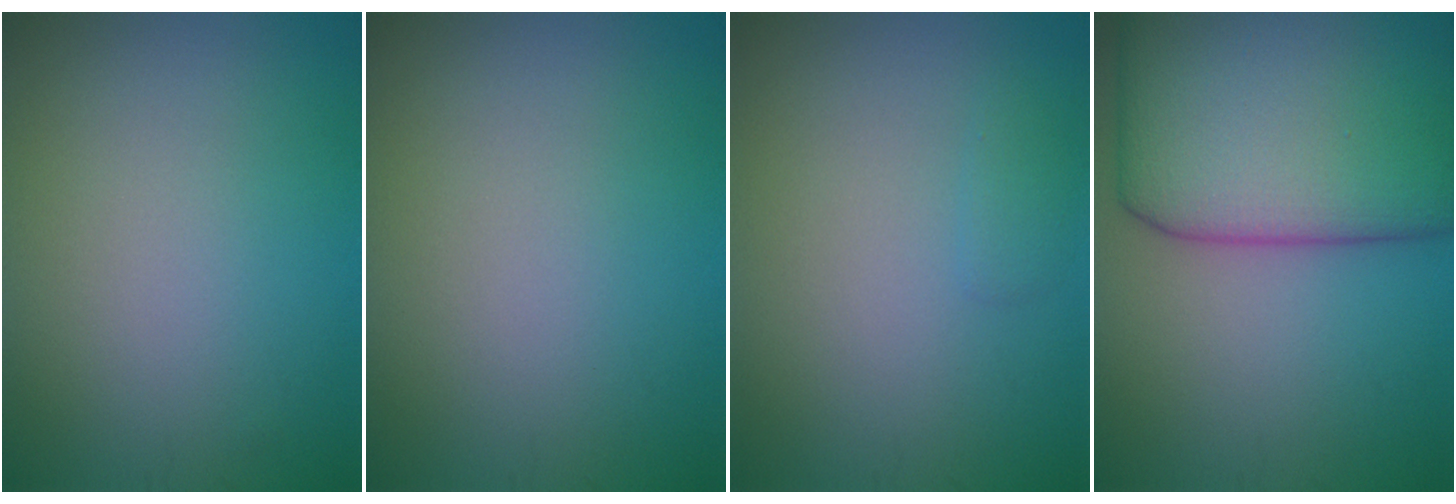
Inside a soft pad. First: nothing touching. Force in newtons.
{"total": 0.0}
{"total": 0.8, "press": 0.8, "slide": 0.1}
{"total": 14.6, "press": 14.6, "slide": 0.3}